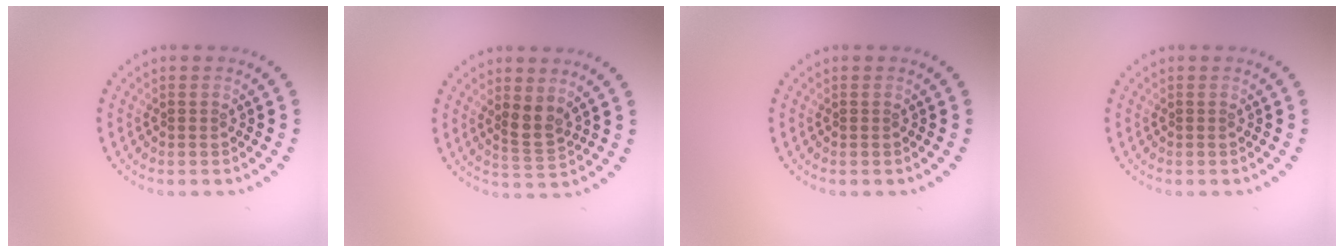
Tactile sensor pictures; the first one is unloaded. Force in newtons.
{"total": 2.3, "press": 1.9, "slide": 1.2}
{"total": 0.0}
{"total": 0.0}